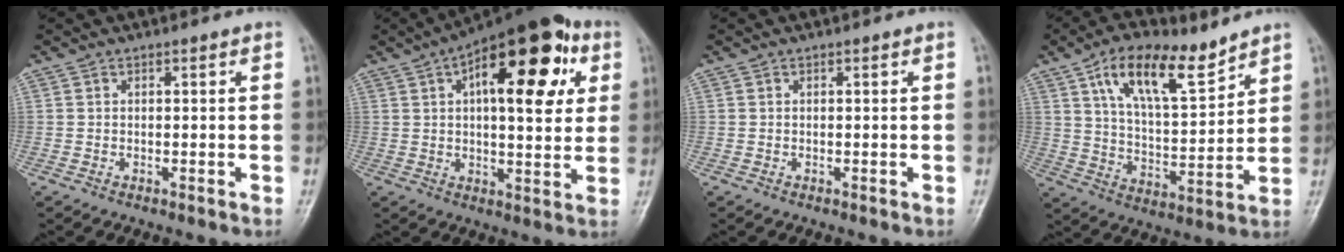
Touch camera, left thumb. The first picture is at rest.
{"total": 21.5, "force": [7.1, 9.4, 18.0], "torque": [-0.227, 0.010, 0.093]}
{"total": 0.0}
{"total": 14.7, "force": [8.9, 5.8, 10.1], "torque": [-0.150, -0.042, 0.161]}